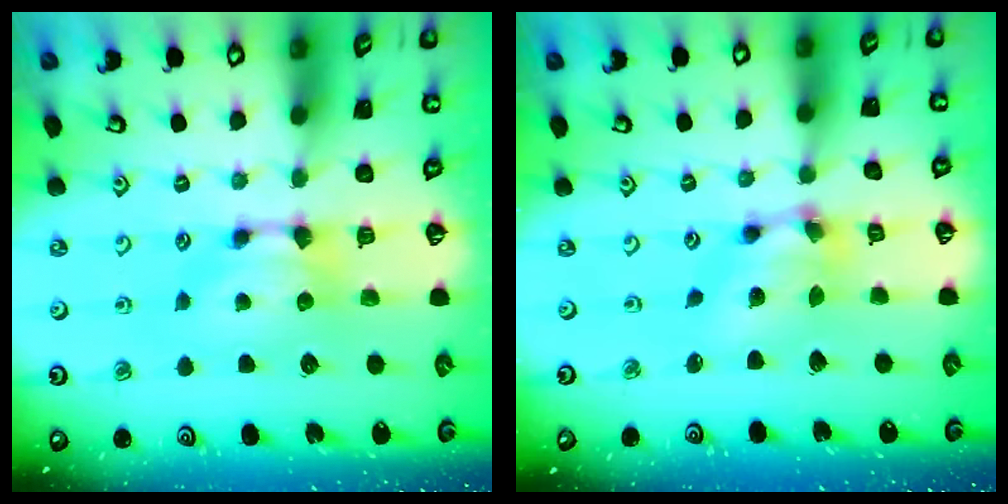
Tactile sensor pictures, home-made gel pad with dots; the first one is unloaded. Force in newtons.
{"total": 6.1, "press": 5.9, "slide": 1.8}